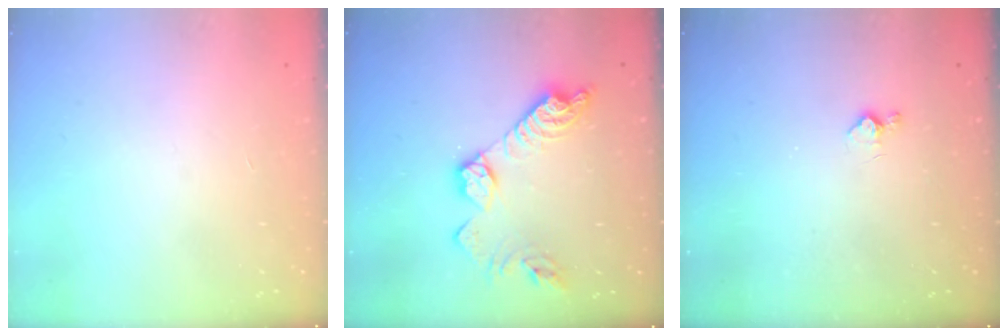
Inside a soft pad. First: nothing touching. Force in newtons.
{"total": 14.7, "press": 14.6, "slide": 1.1}
{"total": 3.6, "press": 3.5, "slide": 0.6}